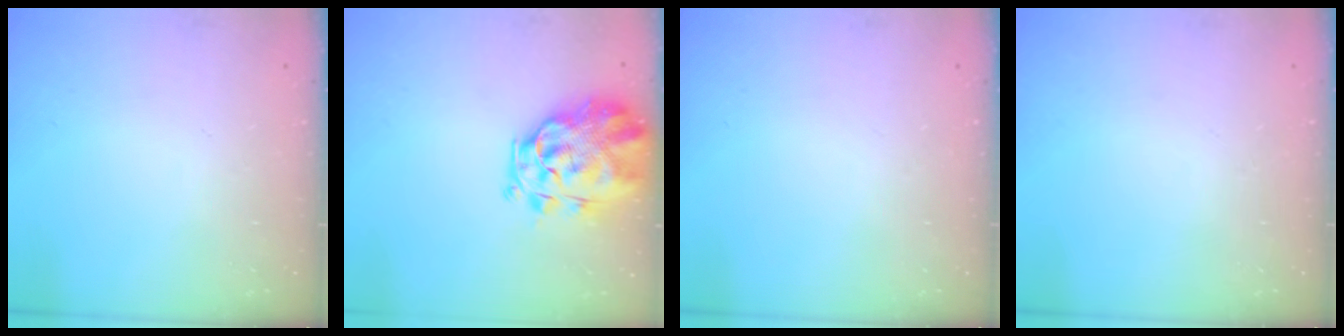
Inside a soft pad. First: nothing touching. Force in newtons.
{"total": 3.7, "press": 3.3, "slide": 1.6}
{"total": 0.0}
{"total": 0.0}